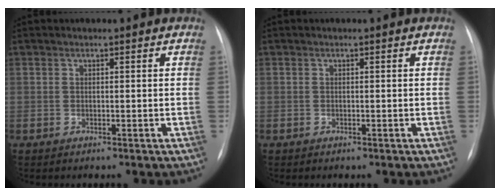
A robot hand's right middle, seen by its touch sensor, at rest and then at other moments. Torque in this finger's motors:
{"motor_torque": [0.54, -0.54, -0.06, -0.10]}